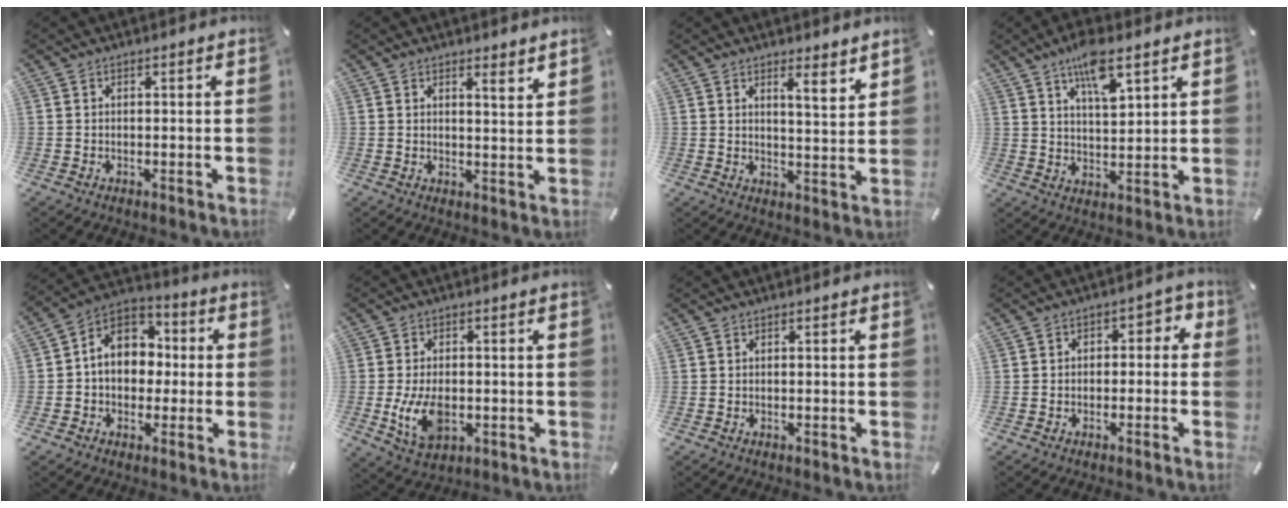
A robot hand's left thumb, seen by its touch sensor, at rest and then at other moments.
{"total": 2.8, "force": [2.6, 0.2, 1.0], "torque": [-0.018, -0.019, 0.045]}
{"total": 4.9, "force": [3.9, 0.6, 2.9], "torque": [-0.044, -0.032, 0.061]}
{"total": 9.1, "force": [5.9, 2.9, 6.2], "torque": [-0.104, -0.026, 0.101]}
{"total": 10.3, "force": [0.3, 9.1, 5.0], "torque": [-0.108, 0.007, 0.002]}
{"total": 8.7, "force": [-1.6, 5.6, 6.5], "torque": [-0.152, -0.002, -0.027]}
{"total": 0.0}
{"total": 3.7, "force": [-1.9, 2.6, 1.8], "torque": [-0.027, 0.018, -0.041]}